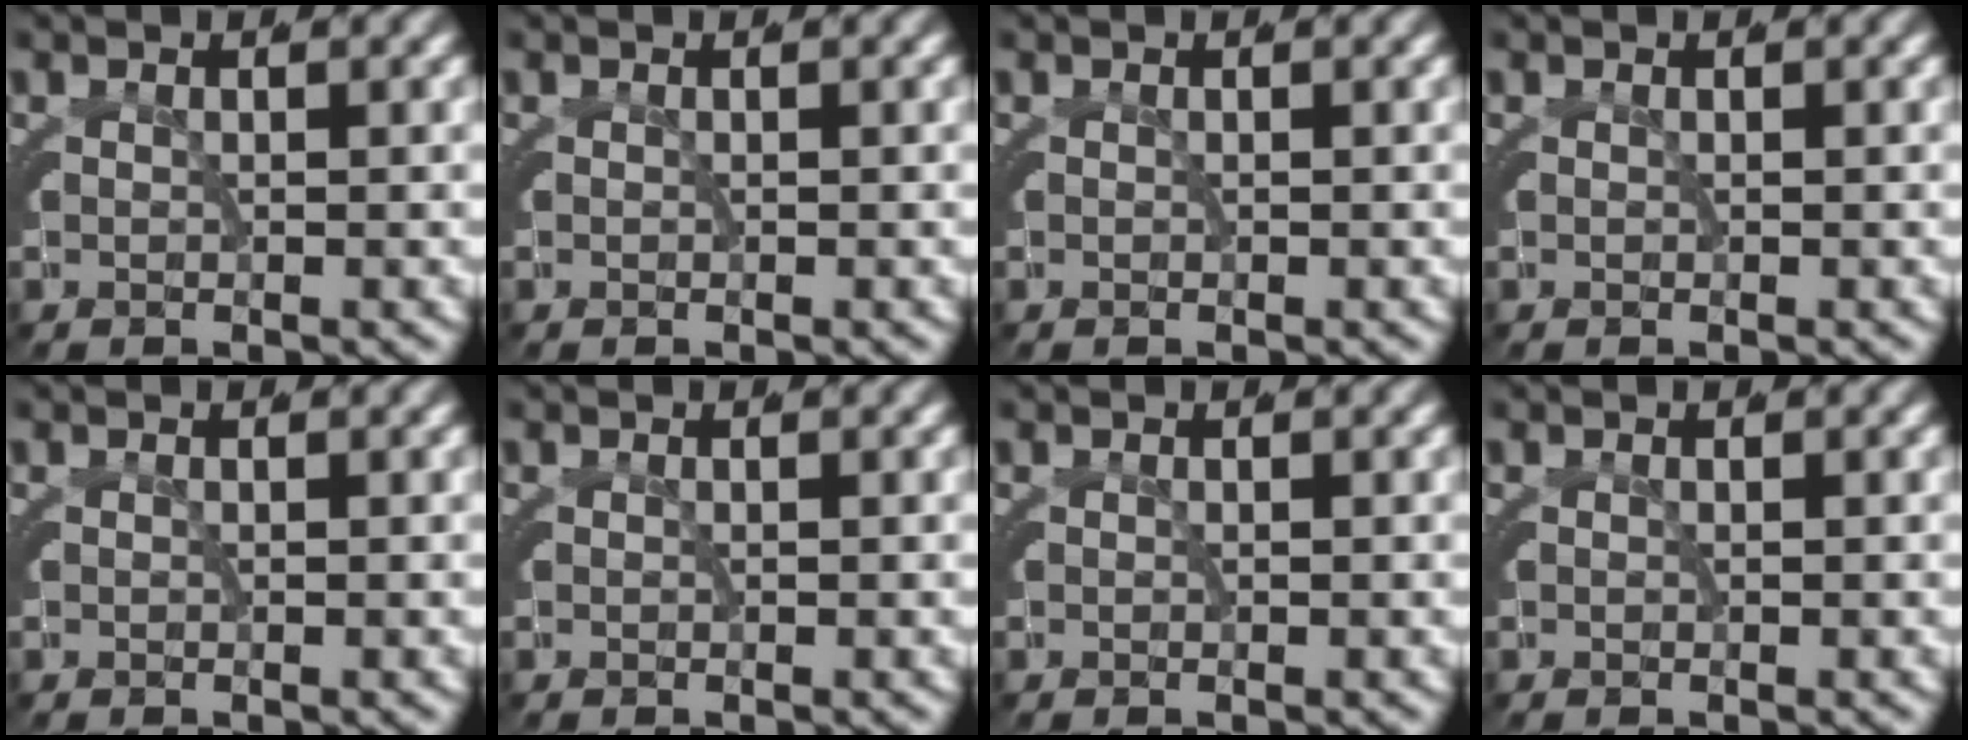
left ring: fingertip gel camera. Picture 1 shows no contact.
{"total": 0.0}
{"total": 0.0}
{"total": 0.0}
{"total": 0.0}
{"total": 0.0}
{"total": 0.0}
{"total": 0.0}